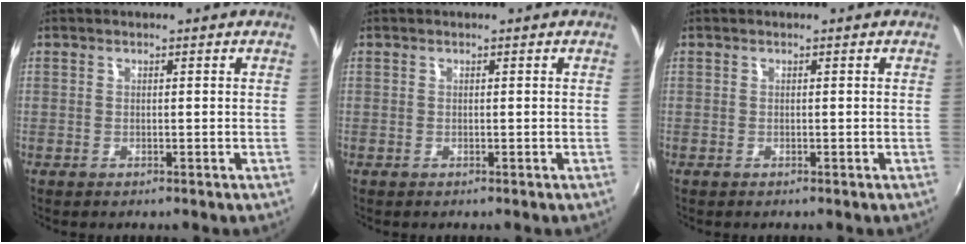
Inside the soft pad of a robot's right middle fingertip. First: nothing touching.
{"total": 0.0}
{"total": 0.0}